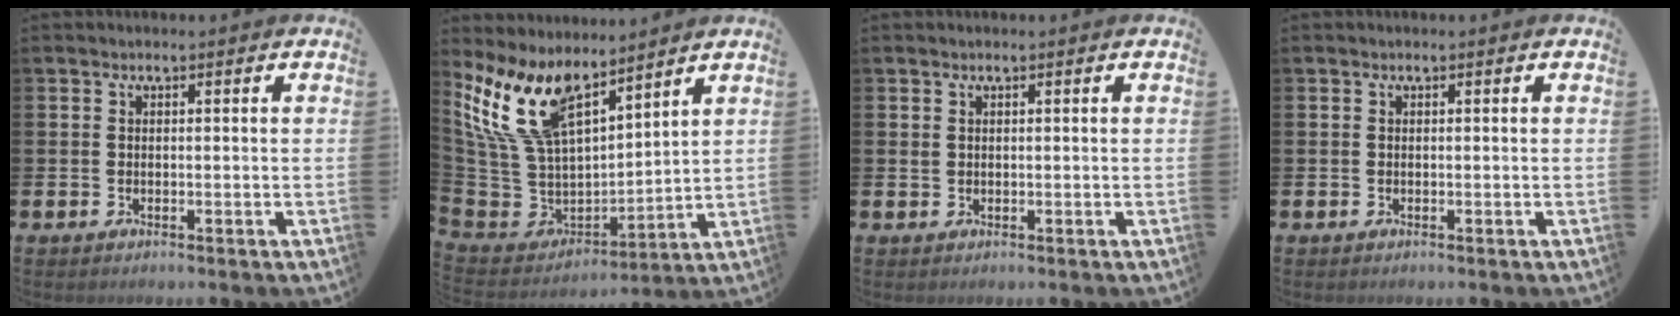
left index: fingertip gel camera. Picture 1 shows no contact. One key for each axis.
{"total": 11.9, "fx": 9.3, "fy": 5.1, "fz": 5.3, "tx": -0.159, "ty": -0.052, "tz": 0.175}
{"total": 0.7, "fx": 0.5, "fy": 0.5, "fz": 0.2, "tx": -0.002, "ty": 0.004, "tz": 0.008}
{"total": 0.0}